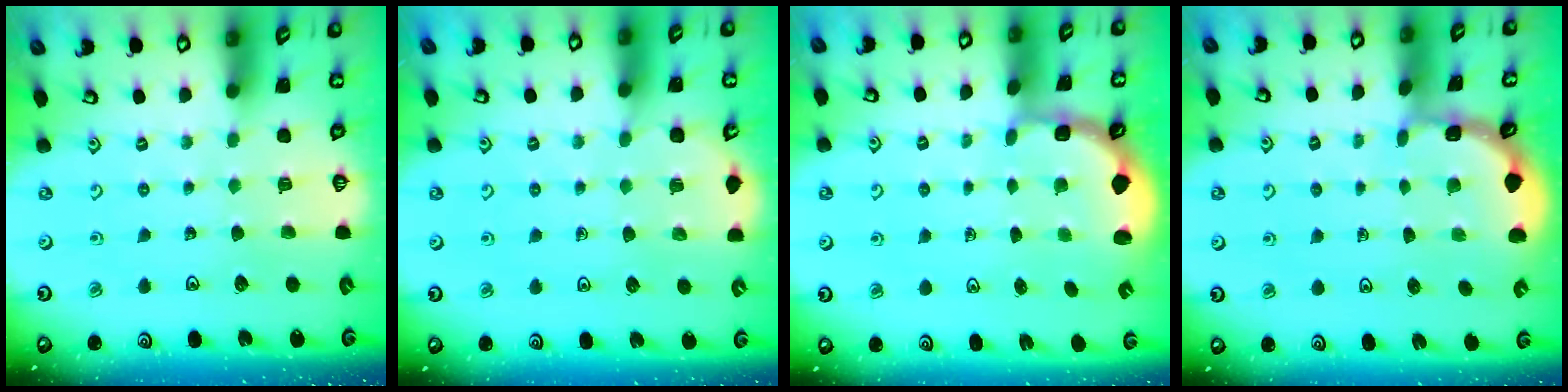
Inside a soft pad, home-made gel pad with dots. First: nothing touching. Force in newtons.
{"total": 4.0, "press": 3.6, "slide": 1.8}
{"total": 2.9, "press": 1.9, "slide": 2.2}
{"total": 1.8, "press": 1.8, "slide": 0.2}